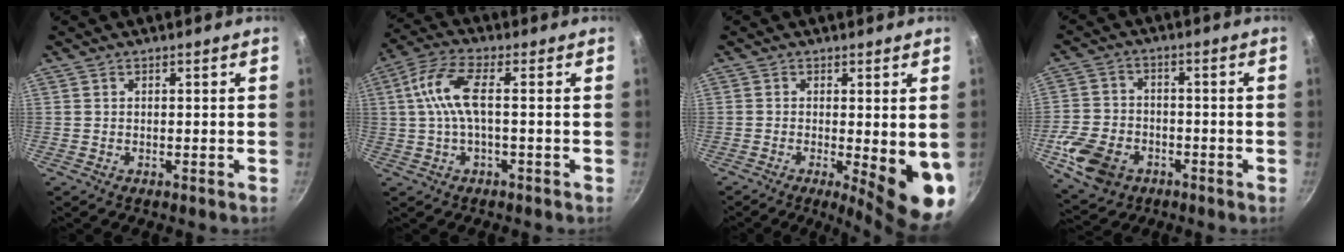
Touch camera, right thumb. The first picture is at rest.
{"total": 8.2, "force": [0.1, 2.9, 7.7], "torque": [-0.175, 0.019, -0.004]}
{"total": 10.7, "force": [-2.0, 2.9, 10.1], "torque": [-0.118, -0.013, -0.018]}
{"total": 11.6, "force": [-4.5, 8.5, 6.3], "torque": [-0.116, 0.024, -0.083]}